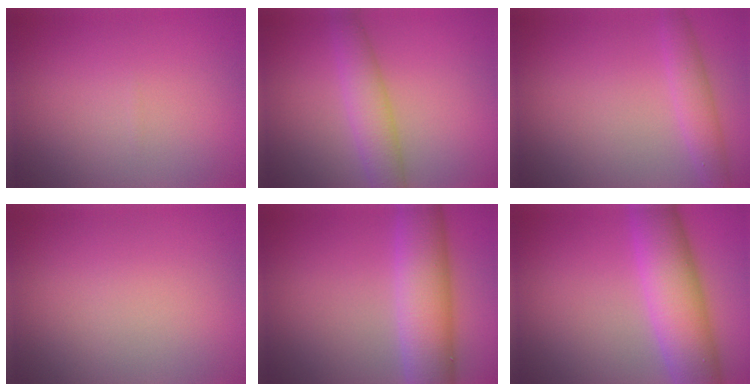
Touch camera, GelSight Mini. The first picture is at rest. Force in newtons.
{"total": 3.9, "press": 3.9, "slide": 0.1}
{"total": 1.9, "press": 1.9, "slide": 0.1}
{"total": 0.0}
{"total": 7.9, "press": 7.9, "slide": 0.2}
{"total": 8.6, "press": 8.6, "slide": 0.4}